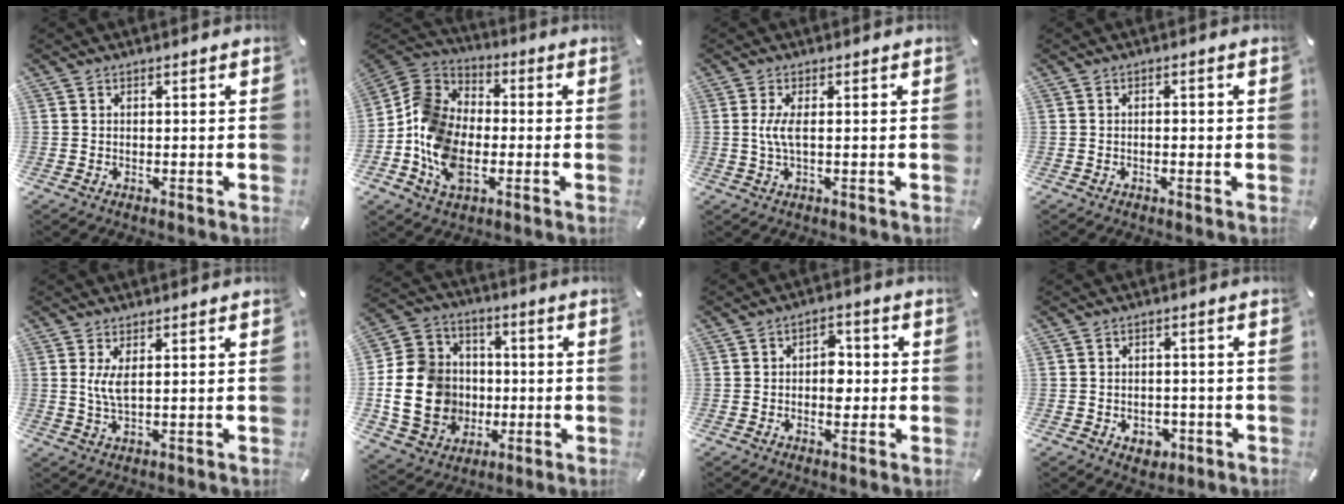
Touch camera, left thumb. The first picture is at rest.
{"total": 13.3, "force": [-4.7, 9.6, 7.9], "torque": [-0.193, 0.022, -0.090]}
{"total": 4.0, "force": [0.3, 0.8, 3.9], "torque": [-0.090, -0.008, 0.000]}
{"total": 1.4, "force": [-0.5, 0.4, 1.2], "torque": [-0.022, 0.003, -0.011]}
{"total": 4.0, "force": [1.1, 1.3, 3.7], "torque": [-0.076, -0.006, 0.016]}
{"total": 17.9, "force": [-2.6, 15.6, 8.4], "torque": [-0.177, 0.021, -0.039]}
{"total": 5.2, "force": [-0.6, 3.5, 3.8], "torque": [-0.046, 0.003, -0.016]}
{"total": 3.8, "force": [-1.3, 3.1, 1.9], "torque": [-0.016, -0.002, -0.025]}